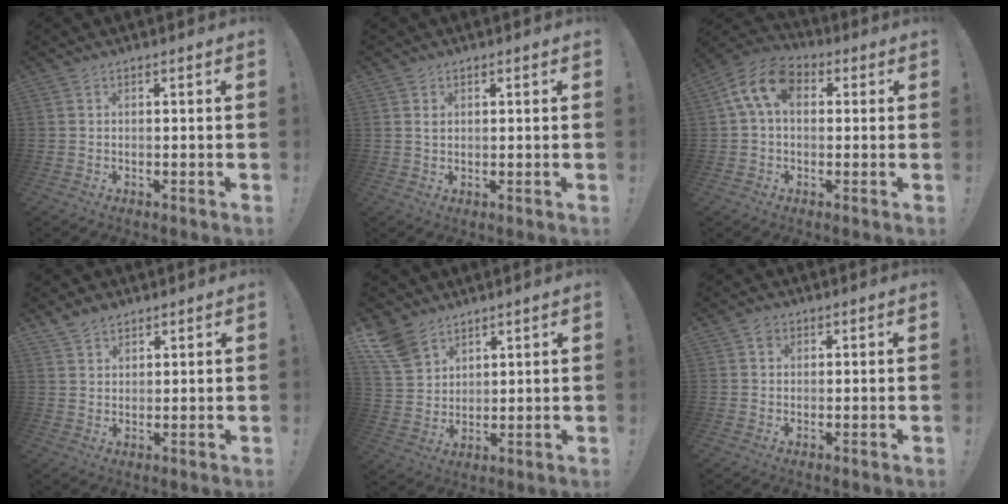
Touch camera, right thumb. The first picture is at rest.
{"total": 1.2, "force": [0.5, 1.0, 0.6], "torque": [-0.004, 0.000, 0.008]}
{"total": 11.6, "force": [3.1, 7.4, 8.4], "torque": [-0.168, 0.012, 0.062]}
{"total": 4.2, "force": [3.4, 2.2, 1.0], "torque": [-0.021, -0.018, 0.066]}
{"total": 10.2, "force": [7.3, 6.2, 3.4], "torque": [-0.070, -0.041, 0.147]}
{"total": 1.9, "force": [0.8, 1.6, 0.7], "torque": [-0.012, 0.002, 0.015]}